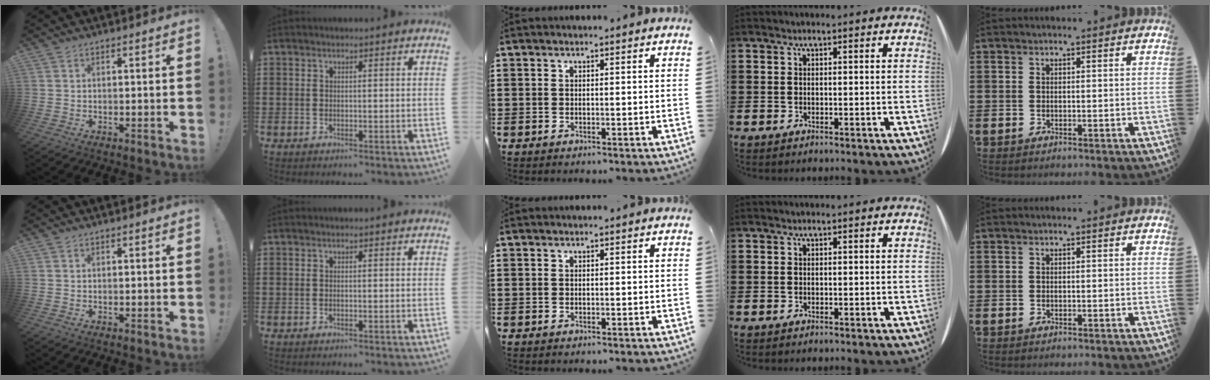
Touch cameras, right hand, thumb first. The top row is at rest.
{}